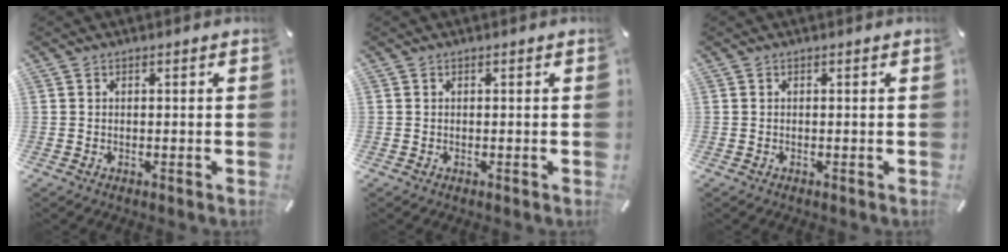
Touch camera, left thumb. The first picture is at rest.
{"total": 0.0}
{"total": 0.0}